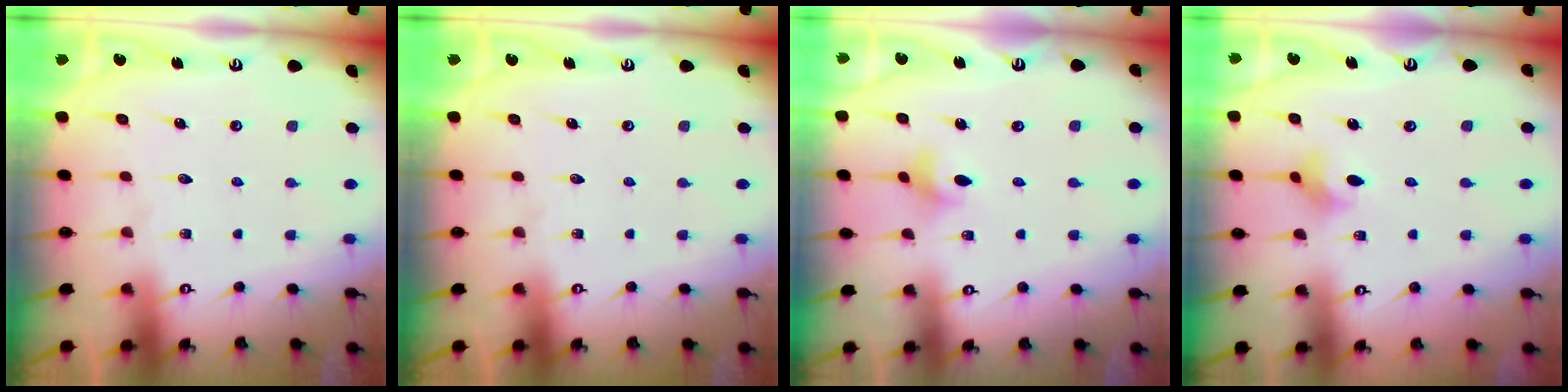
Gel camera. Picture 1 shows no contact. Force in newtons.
{"total": 0.0}
{"total": 2.8, "press": 2.8, "slide": 0.3}
{"total": 2.7, "press": 2.7, "slide": 0.4}